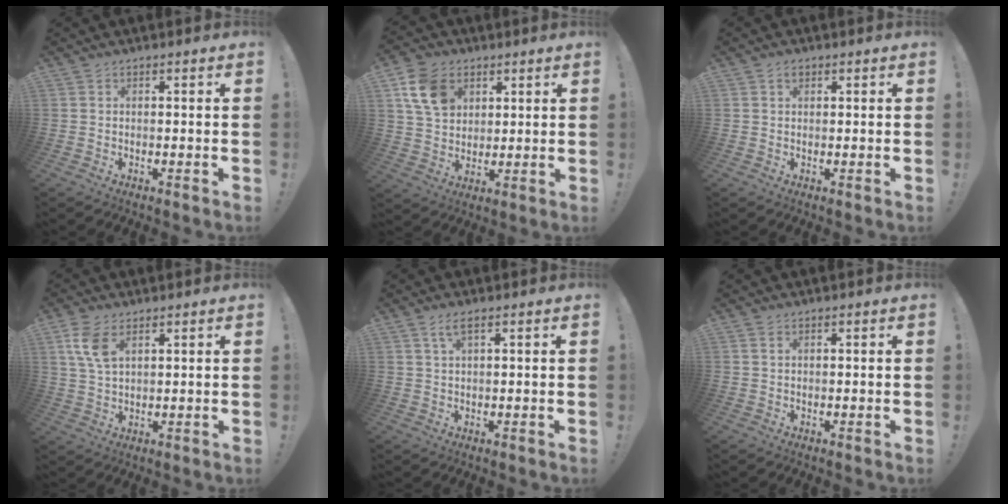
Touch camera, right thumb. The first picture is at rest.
{"total": 12.2, "force": [5.3, 9.0, 6.3], "torque": [-0.108, -0.006, 0.109]}
{"total": 1.4, "force": [0.8, 0.9, 0.7], "torque": [-0.011, 0.000, 0.014]}
{"total": 7.4, "force": [3.6, 3.8, 5.3], "torque": [-0.113, -0.012, 0.066]}
{"total": 3.2, "force": [1.7, 0.8, 2.7], "torque": [-0.047, -0.002, 0.028]}
{"total": 0.8, "force": [0.4, 0.3, 0.6], "torque": [-0.013, 0.000, 0.007]}